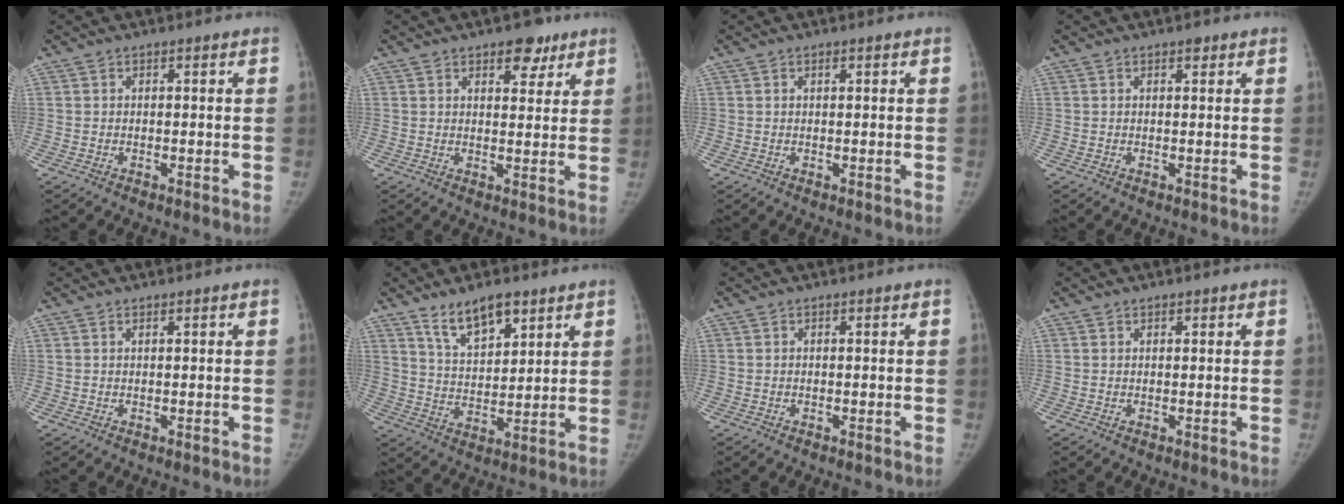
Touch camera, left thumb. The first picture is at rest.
{"total": 5.8, "force": [3.6, 3.1, 3.3], "torque": [-0.015, -0.016, 0.047]}
{"total": 0.6, "force": [0.3, 0.2, 0.4], "torque": [-0.008, -0.001, 0.006]}
{"total": 1.0, "force": [0.6, 0.5, 0.6], "torque": [-0.003, -0.002, 0.008]}
{"total": 0.0}
{"total": 9.5, "force": [6.5, 4.0, 5.7], "torque": [-0.079, -0.041, 0.122]}
{"total": 0.0}
{"total": 0.6, "force": [0.5, 0.3, 0.2], "torque": [-0.002, -0.002, 0.006]}